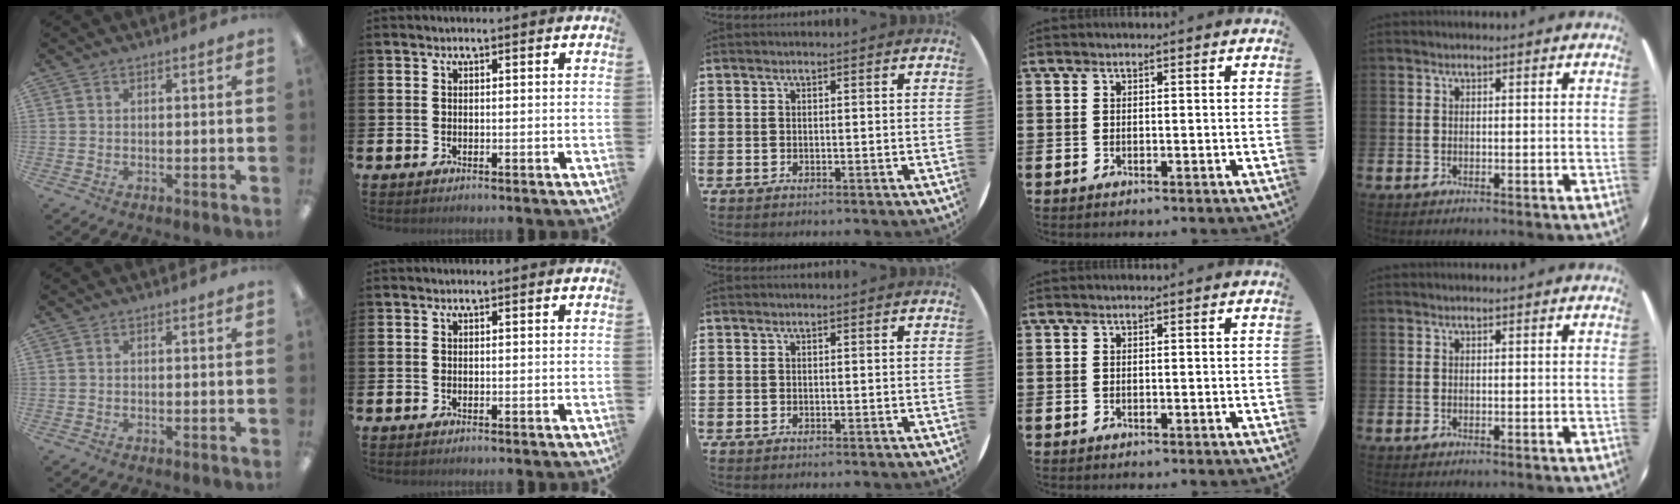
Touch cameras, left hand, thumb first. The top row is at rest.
{}